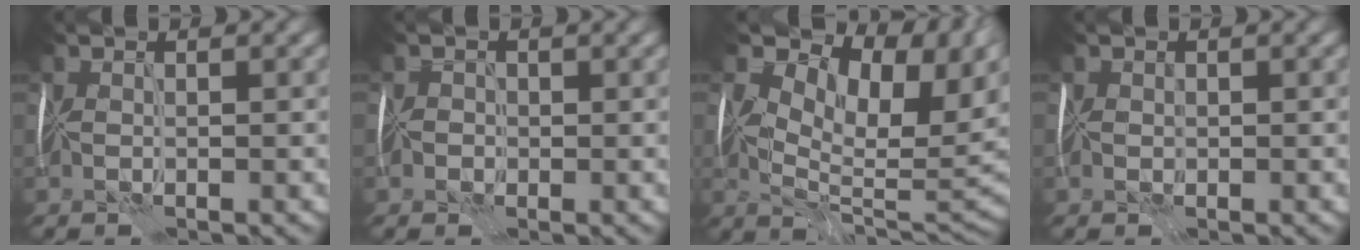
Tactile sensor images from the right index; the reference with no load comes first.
{"total": 1.3, "force": [-1.0, 0.7, -0.3], "torque": [0.025, 0.008, -0.023]}
{"total": 13.2, "force": [4.4, 7.0, 10.3], "torque": [-0.155, -0.003, 0.080]}
{"total": 1.5, "force": [0.2, 1.4, 0.6], "torque": [-0.001, 0.011, -0.004]}